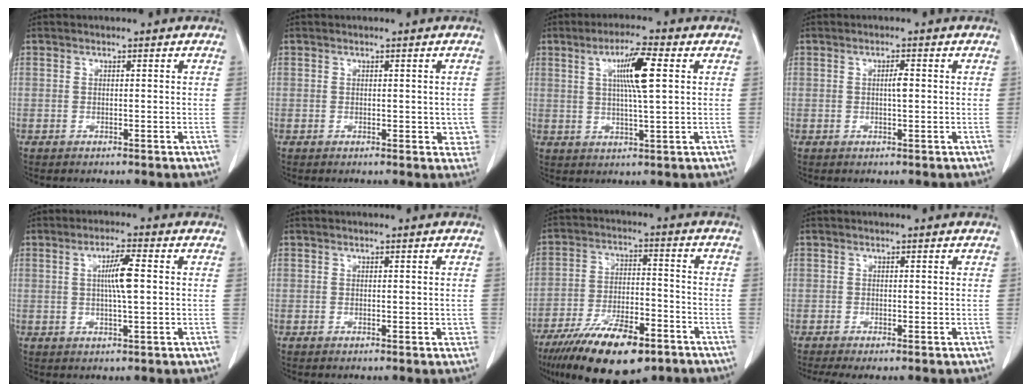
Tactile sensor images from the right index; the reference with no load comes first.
{"total": 3.3, "force": [-0.2, 1.9, 2.7], "torque": [-0.011, -0.001, 0.000]}
{"total": 7.7, "force": [2.1, 0.2, 7.4], "torque": [-0.132, 0.003, 0.036]}
{"total": 1.6, "force": [0.1, 0.2, 1.6], "torque": [-0.028, 0.003, 0.002]}
{"total": 5.1, "force": [0.6, 0.2, 5.0], "torque": [-0.090, 0.000, 0.010]}
{"total": 1.4, "force": [0.0, 0.7, 1.2], "torque": [-0.012, -0.001, 0.002]}
{"total": 15.8, "force": [-10.6, 4.9, 10.7], "torque": [-0.192, -0.017, -0.181]}
{"total": 1.8, "force": [-1.1, 0.3, 1.4], "torque": [-0.028, -0.009, -0.021]}